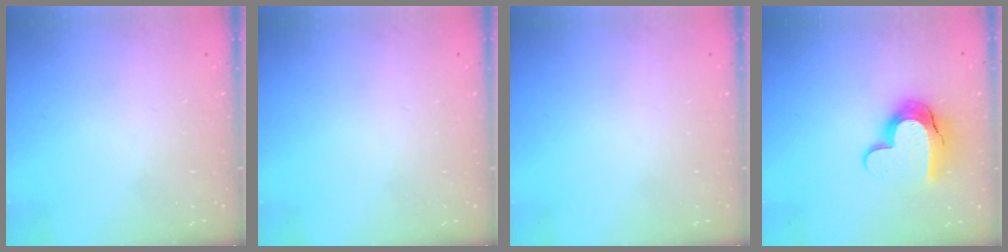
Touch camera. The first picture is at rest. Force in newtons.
{"total": 0.0}
{"total": 0.0}
{"total": 12.8, "press": 12.8, "slide": 0.9}